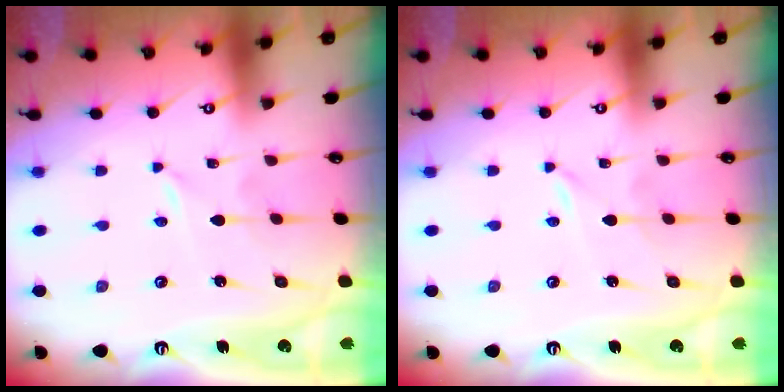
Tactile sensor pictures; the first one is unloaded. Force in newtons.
{"total": 0.0}